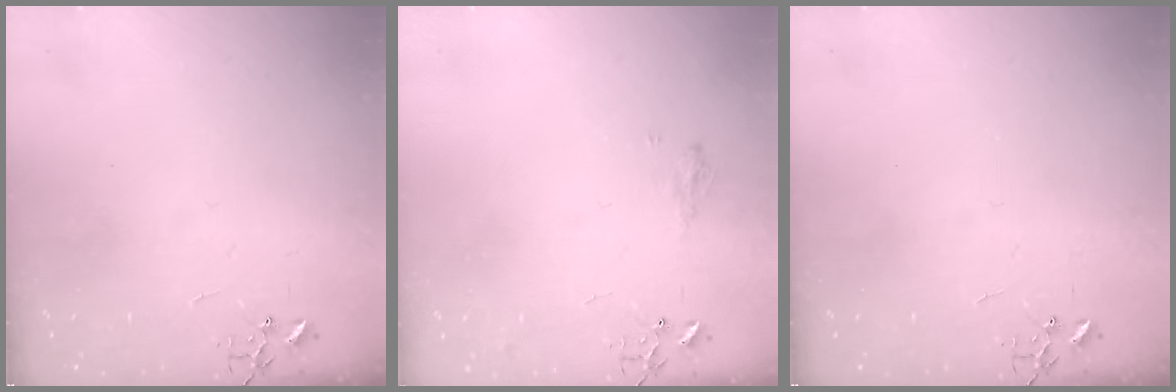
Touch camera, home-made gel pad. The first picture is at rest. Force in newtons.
{"total": 7.7, "press": 7.7, "slide": 0.9}
{"total": 0.0}